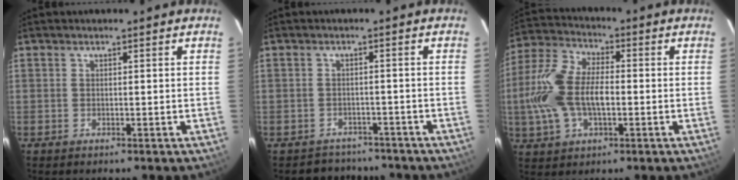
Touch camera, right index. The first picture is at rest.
{"total": 6.6, "force": [-5.7, 3.3, 0.5], "torque": [-0.017, 0.018, -0.075]}
{"total": 14.3, "force": [-1.7, 7.7, 12.0], "torque": [-0.265, 0.012, -0.034]}